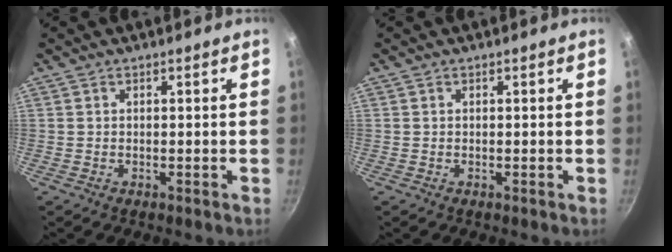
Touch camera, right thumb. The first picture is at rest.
{"total": 0.0}